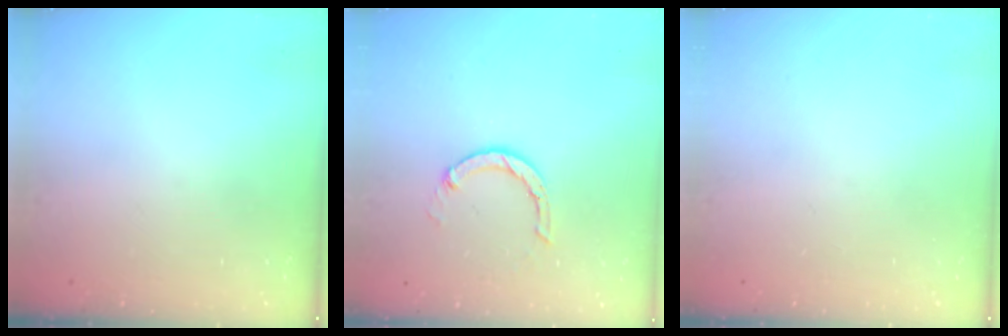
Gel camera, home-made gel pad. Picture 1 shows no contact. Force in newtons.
{"total": 4.4, "press": 4.3, "slide": 0.5}
{"total": 0.0}